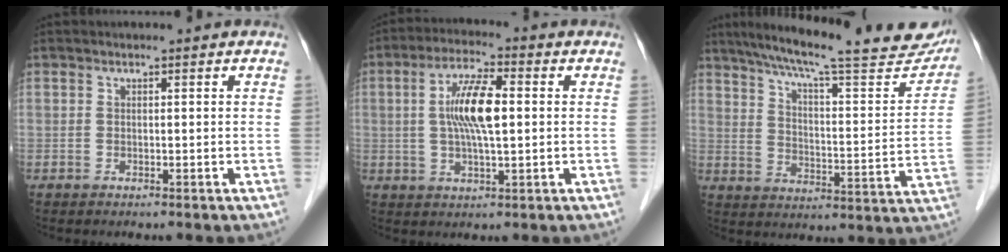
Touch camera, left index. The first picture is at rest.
{"total": 8.7, "force": [0.8, 1.8, 8.4], "torque": [-0.171, 0.008, 0.012]}
{"total": 26.1, "force": [22.4, 3.7, 12.9], "torque": [-0.195, -0.029, 0.288]}